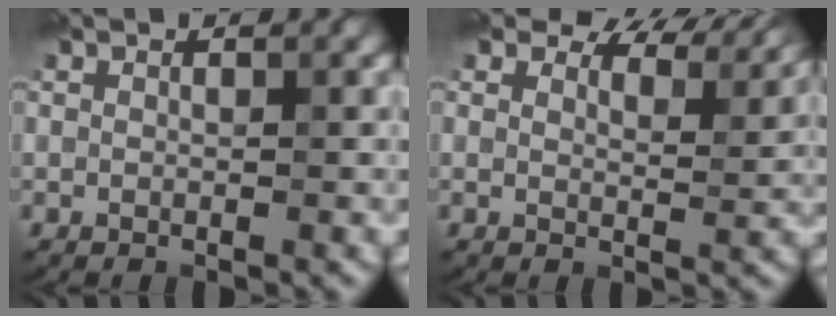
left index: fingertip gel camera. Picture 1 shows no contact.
{"total": 8.1, "force": [6.6, 3.0, 3.5], "torque": [-0.047, 0.008, 0.072]}